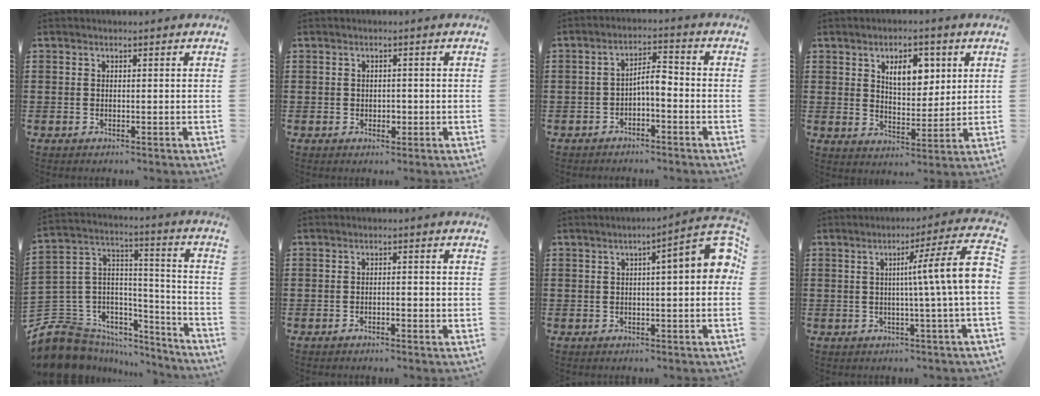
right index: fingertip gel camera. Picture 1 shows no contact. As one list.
[{"total": 1.3, "force": [-0.1, 1.1, 0.8], "torque": [-0.016, 0.004, -0.004]}, {"total": 3.5, "force": [-1.5, 1.1, 3.0], "torque": [-0.060, 0.012, -0.033]}, {"total": 6.9, "force": [3.0, 3.8, 4.9], "torque": [-0.079, 0.002, 0.045]}, {"total": 10.0, "force": [-6.6, 7.1, 2.6], "torque": [-0.107, -0.012, -0.128]}, {"total": 1.2, "force": [-0.9, 0.2, 0.8], "torque": [-0.015, -0.003, -0.016]}, {"total": 6.3, "force": [0.5, 1.1, 6.2], "torque": [-0.088, -0.009, 0.003]}, {"total": 9.8, "force": [0.6, -0.4, 9.8], "torque": [-0.161, -0.017, 0.004]}]